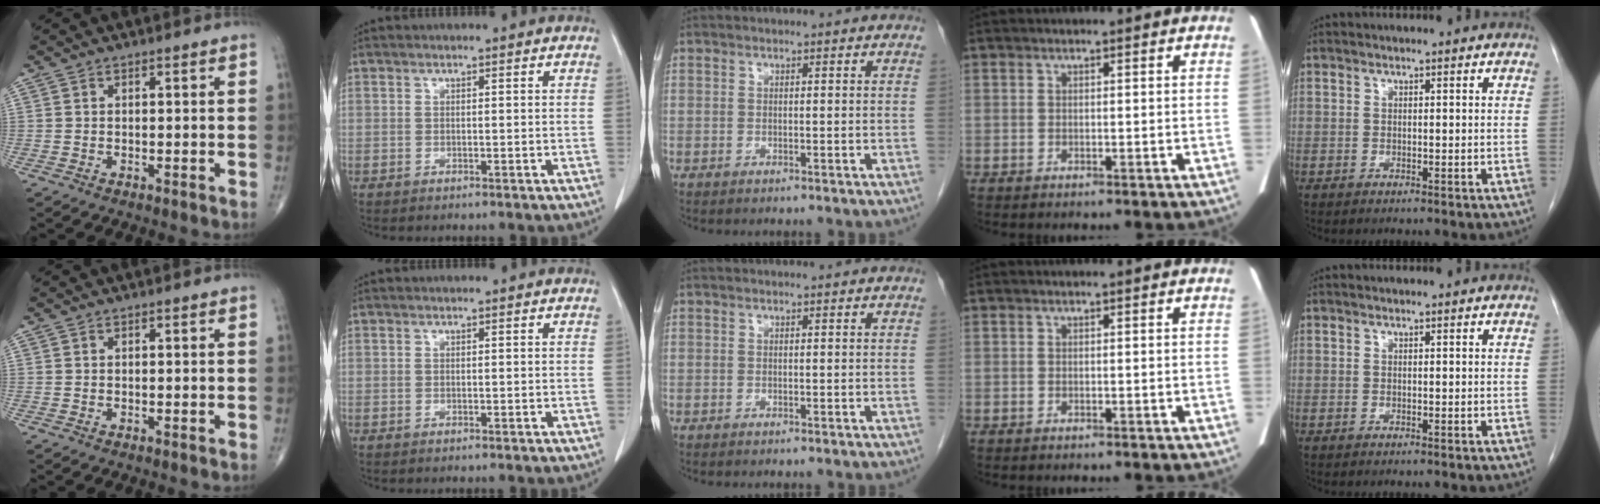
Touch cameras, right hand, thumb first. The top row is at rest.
{}